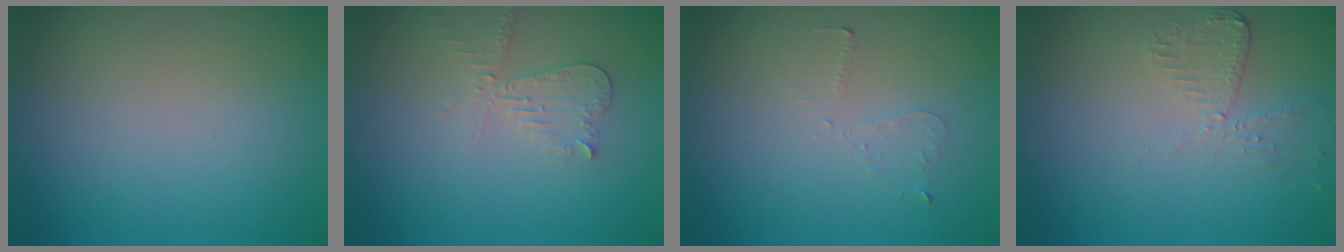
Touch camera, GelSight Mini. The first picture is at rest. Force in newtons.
{"total": 2.2, "press": 2.2, "slide": 0.2}
{"total": 0.7, "press": 0.6, "slide": 0.4}
{"total": 1.9, "press": 1.9, "slide": 0.4}